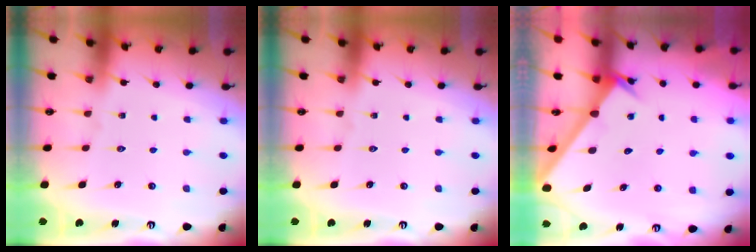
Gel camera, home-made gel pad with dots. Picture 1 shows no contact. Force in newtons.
{"total": 0.0}
{"total": 2.6, "press": 2.6, "slide": 0.1}